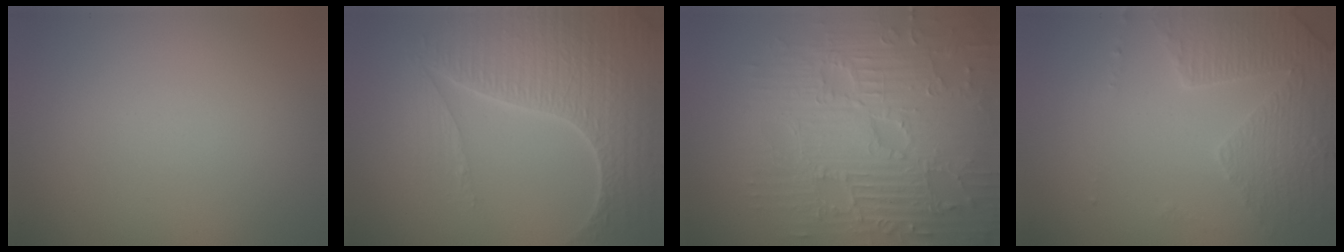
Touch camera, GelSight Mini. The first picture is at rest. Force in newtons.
{"total": 7.5, "press": 5.6, "slide": 5.0}
{"total": 9.5, "press": 6.9, "slide": 6.6}
{"total": 4.7, "press": 3.4, "slide": 3.3}